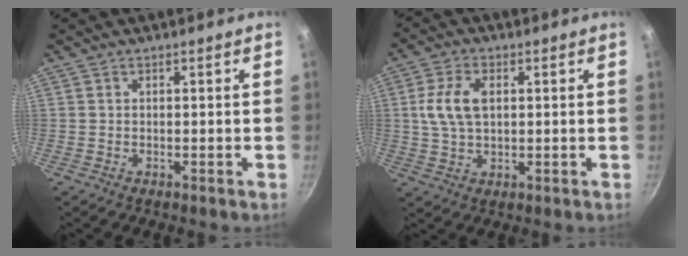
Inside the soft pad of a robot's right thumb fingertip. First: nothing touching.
{"total": 7.9, "force": [1.4, 4.7, 6.2], "torque": [-0.128, 0.005, 0.028]}